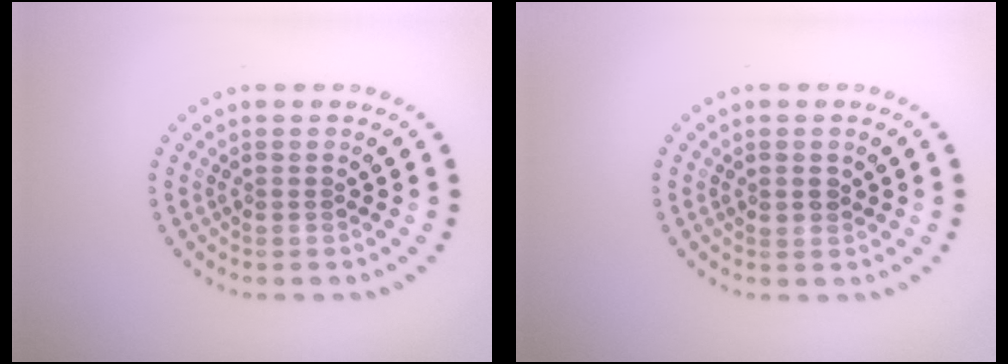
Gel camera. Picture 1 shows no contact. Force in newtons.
{"total": 0.6, "press": 0.5, "slide": 0.2}